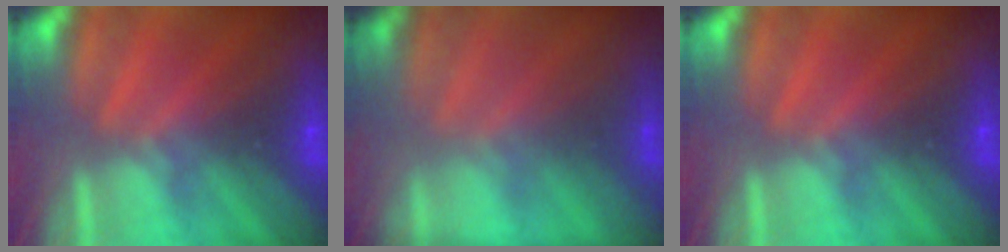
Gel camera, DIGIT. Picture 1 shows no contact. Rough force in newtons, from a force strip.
{"total": 1.7}
{"total": 0.0}